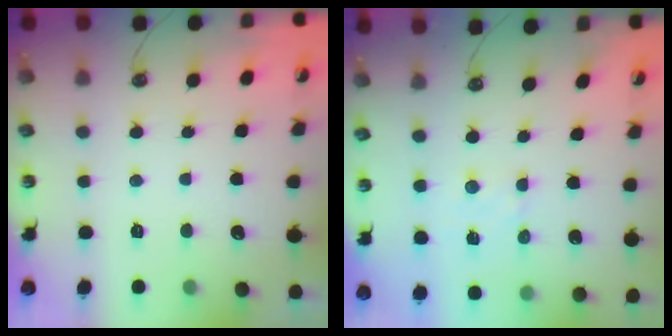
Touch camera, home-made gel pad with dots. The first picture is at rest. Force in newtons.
{"total": 1.7, "press": 1.7, "slide": 0.3}